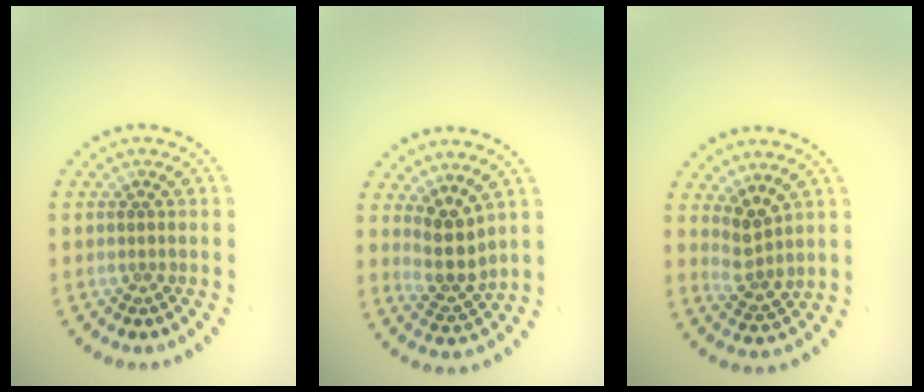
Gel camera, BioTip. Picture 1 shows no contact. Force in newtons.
{"total": 3.2, "press": 2.5, "slide": 1.9}
{"total": 2.5, "press": 1.9, "slide": 1.7}